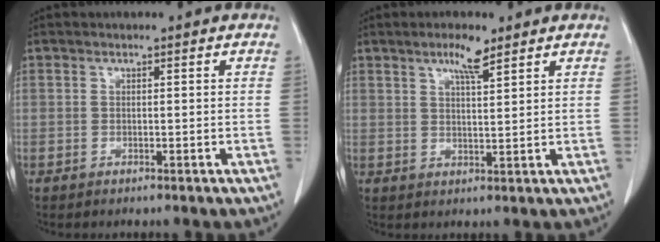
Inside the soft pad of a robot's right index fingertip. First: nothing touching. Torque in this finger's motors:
{"motor_torque": [0.18, 0.20, 0.08, 0.05]}